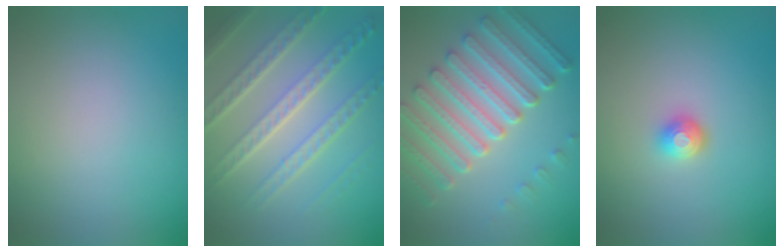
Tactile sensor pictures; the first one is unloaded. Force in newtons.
{"total": 7.1, "press": 5.0, "slide": 5.0}
{"total": 7.7, "press": 5.9, "slide": 5.0}
{"total": 1.8, "press": 1.3, "slide": 1.2}